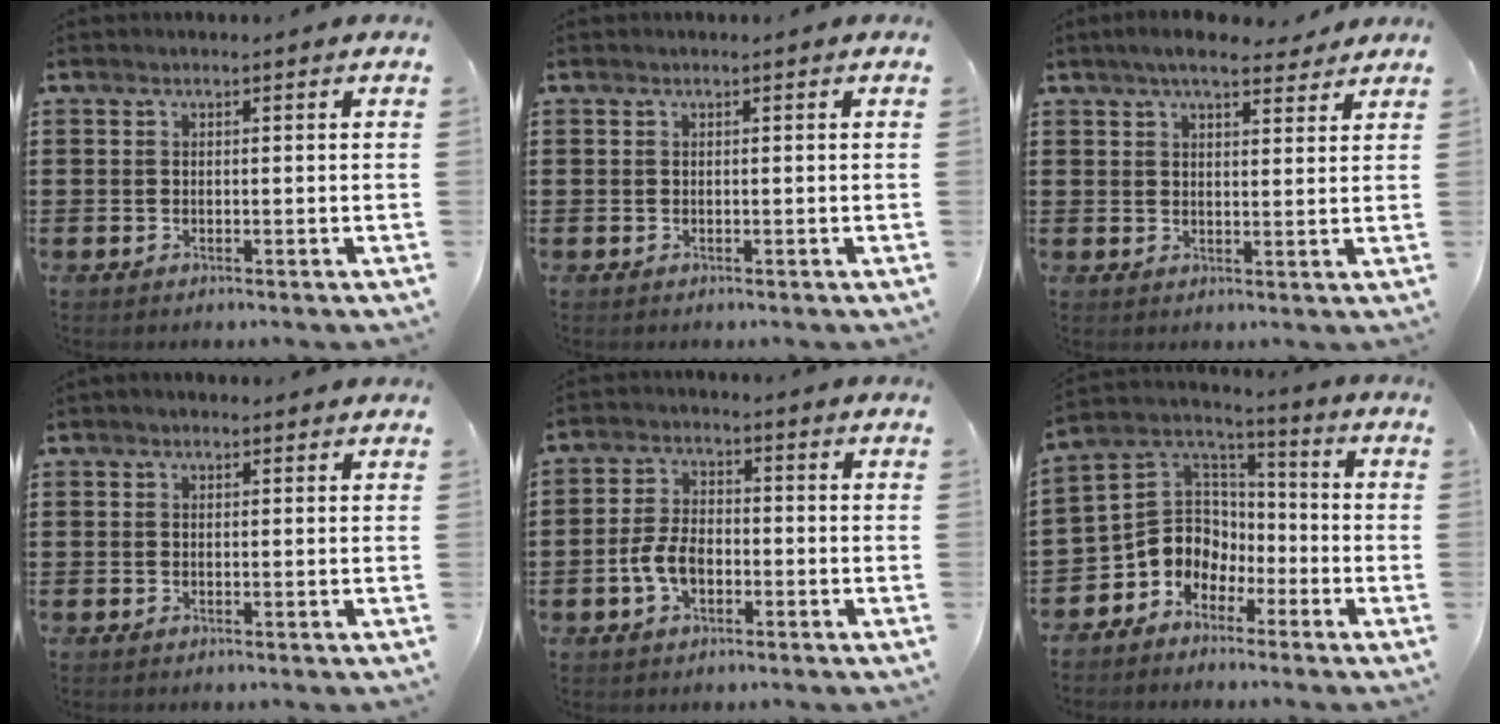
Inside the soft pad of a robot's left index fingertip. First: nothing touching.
{"total": 0.0}
{"total": 5.7, "force": [4.7, 1.2, 3.0], "torque": [-0.061, -0.006, 0.084]}
{"total": 0.6, "force": [0.2, 0.5, 0.3], "torque": [-0.007, 0.005, 0.003]}
{"total": 5.6, "force": [-1.9, 3.2, 4.2], "torque": [-0.099, 0.001, -0.040]}
{"total": 7.0, "force": [-2.8, 6.3, 0.8], "torque": [-0.057, -0.006, -0.058]}